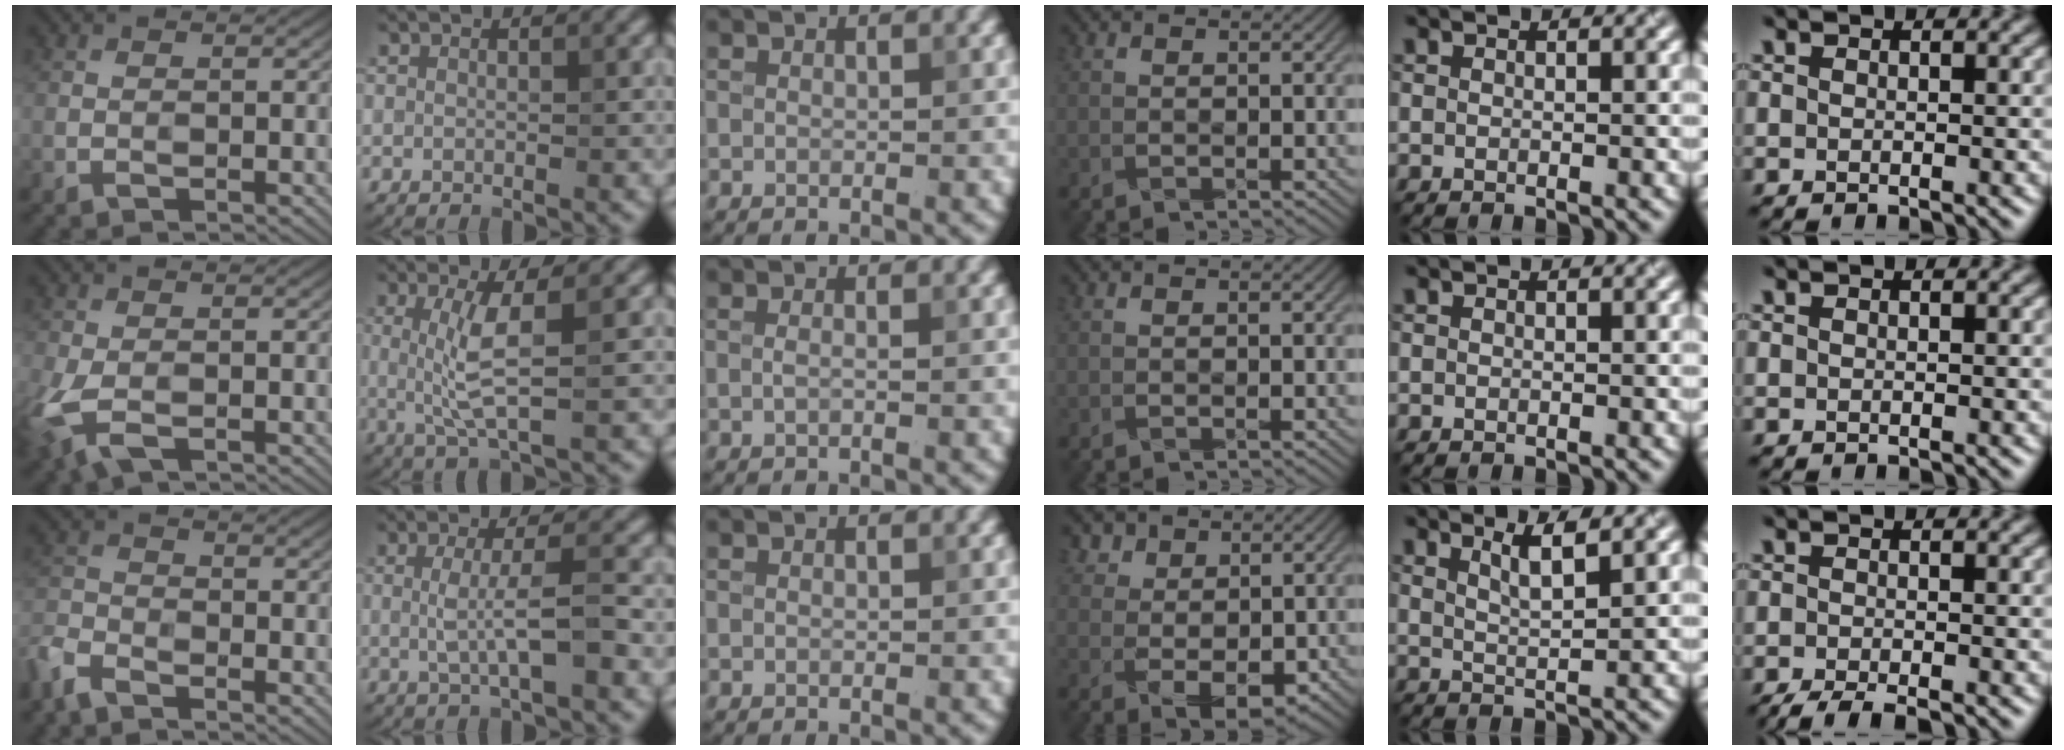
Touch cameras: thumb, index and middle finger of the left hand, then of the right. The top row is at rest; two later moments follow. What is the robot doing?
{"motion": "wrap", "object": "bandage"}